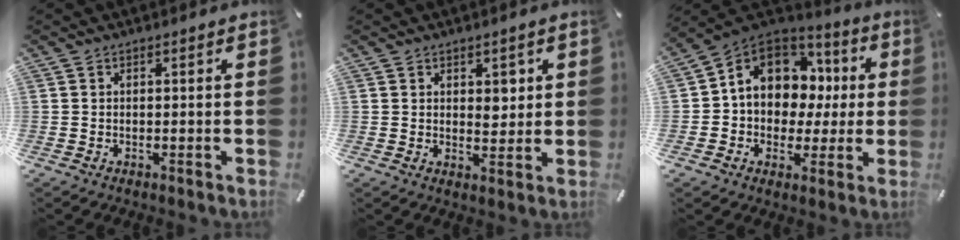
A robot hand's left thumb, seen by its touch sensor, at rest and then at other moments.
{"total": 3.8, "force": [1.7, 2.7, 2.1], "torque": [-0.005, -0.012, 0.021]}
{"total": 12.5, "force": [2.6, 10.7, 5.9], "torque": [-0.118, -0.009, 0.054]}